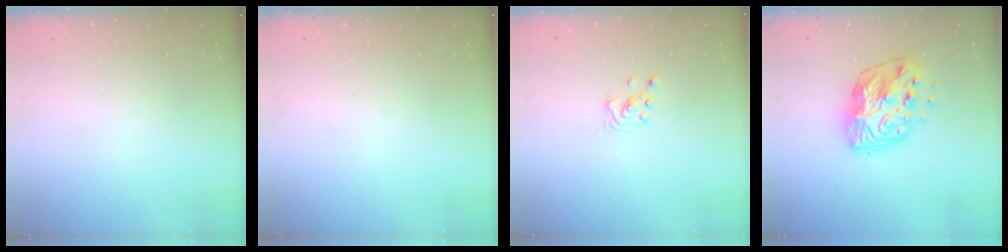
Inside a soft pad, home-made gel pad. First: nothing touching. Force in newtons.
{"total": 0.0}
{"total": 2.3, "press": 2.3, "slide": 0.2}
{"total": 14.1, "press": 14.1, "slide": 1.2}